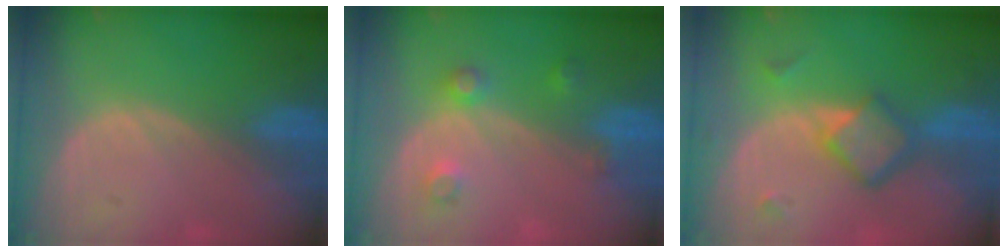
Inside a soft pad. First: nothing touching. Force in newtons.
{"total": 3.5, "press": 3.1, "slide": 1.5}
{"total": 6.2, "press": 5.3, "slide": 3.2}